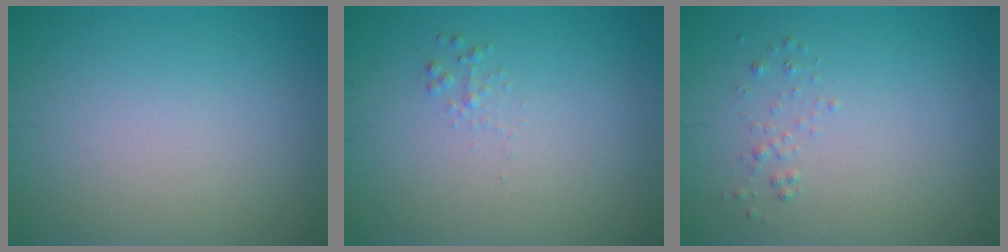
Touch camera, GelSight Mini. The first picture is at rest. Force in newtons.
{"total": 0.6, "press": 0.6, "slide": 0.0}
{"total": 0.7, "press": 0.7, "slide": 0.1}